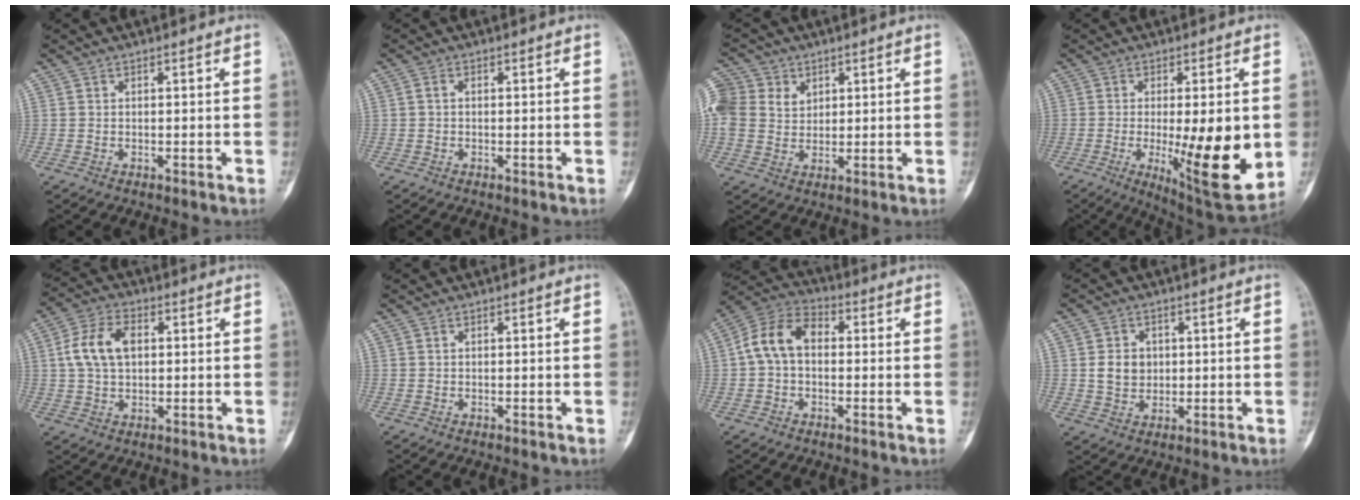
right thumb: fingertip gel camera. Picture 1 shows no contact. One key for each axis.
{"total": 0.8, "fx": -0.1, "fy": 0.5, "fz": 0.6, "tx": -0.005, "ty": 0.002, "tz": -0.004}
{"total": 12.6, "fx": 4.2, "fy": 10.4, "fz": 5.7, "tx": -0.128, "ty": 0.014, "tz": 0.079}
{"total": 17.2, "fx": -2.2, "fy": 4.5, "fz": 16.5, "tx": -0.236, "ty": -0.031, "tz": -0.016}
{"total": 9.3, "fx": 1.5, "fy": 5.9, "fz": 7.1, "tx": -0.134, "ty": 0.015, "tz": 0.027}
{"total": 0.0}
{"total": 9.6, "fx": 0.3, "fy": 6.6, "fz": 7.0, "tx": -0.121, "ty": 0.033, "tz": -0.007}
{"total": 5.4, "fx": 0.5, "fy": 4.6, "fz": 2.8, "tx": -0.028, "ty": -0.001, "tz": 0.013}